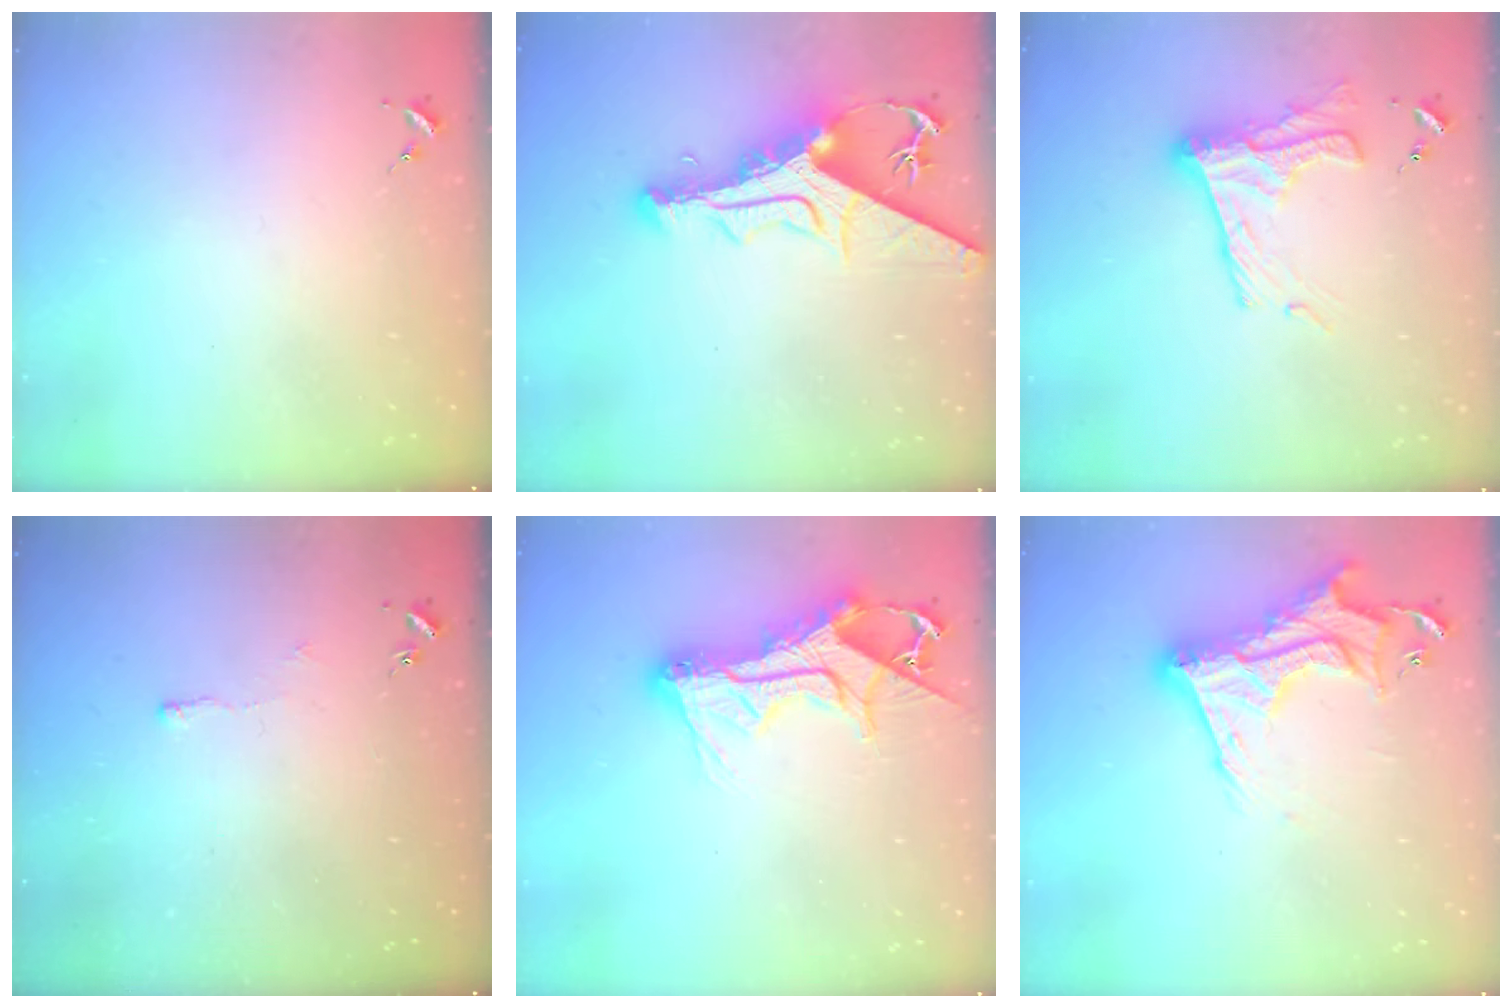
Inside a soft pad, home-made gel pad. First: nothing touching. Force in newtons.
{"total": 17.5, "press": 17.5, "slide": 1.6}
{"total": 15.8, "press": 15.8, "slide": 1.0}
{"total": 2.8, "press": 2.8, "slide": 0.6}
{"total": 17.3, "press": 17.2, "slide": 1.5}
{"total": 17.7, "press": 17.6, "slide": 1.6}